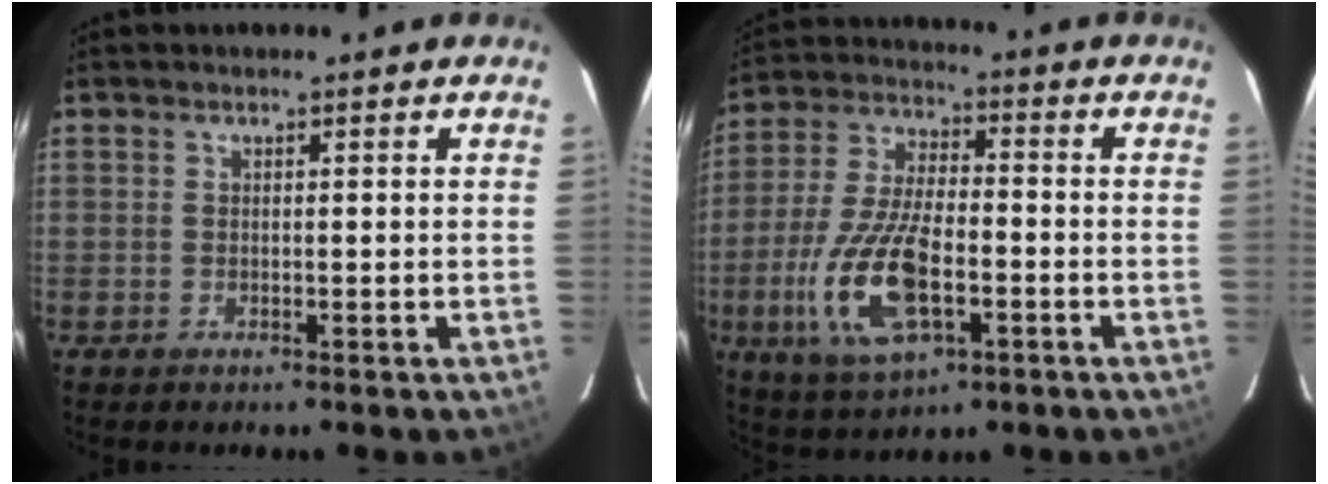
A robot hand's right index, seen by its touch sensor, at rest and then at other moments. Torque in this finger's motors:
{"motor_torque": [2.14, 0.00, 0.98, 0.17]}